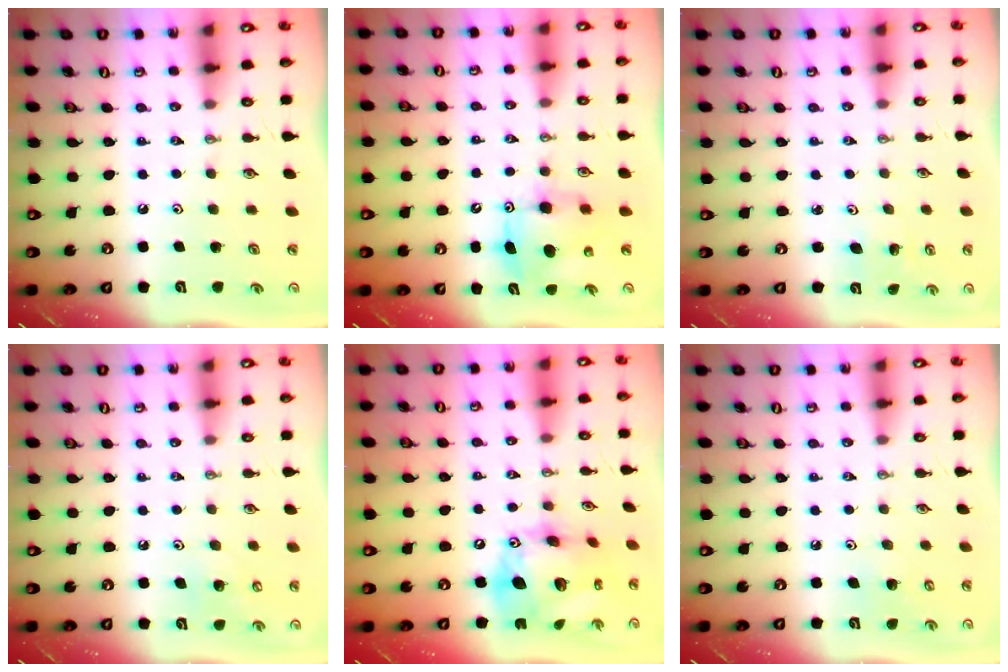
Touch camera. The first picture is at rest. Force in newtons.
{"total": 8.5, "press": 8.5, "slide": 0.8}
{"total": 2.5, "press": 2.5, "slide": 0.2}
{"total": 7.0, "press": 6.9, "slide": 0.8}
{"total": 19.9, "press": 19.8, "slide": 2.3}
{"total": 4.9, "press": 4.9, "slide": 0.3}